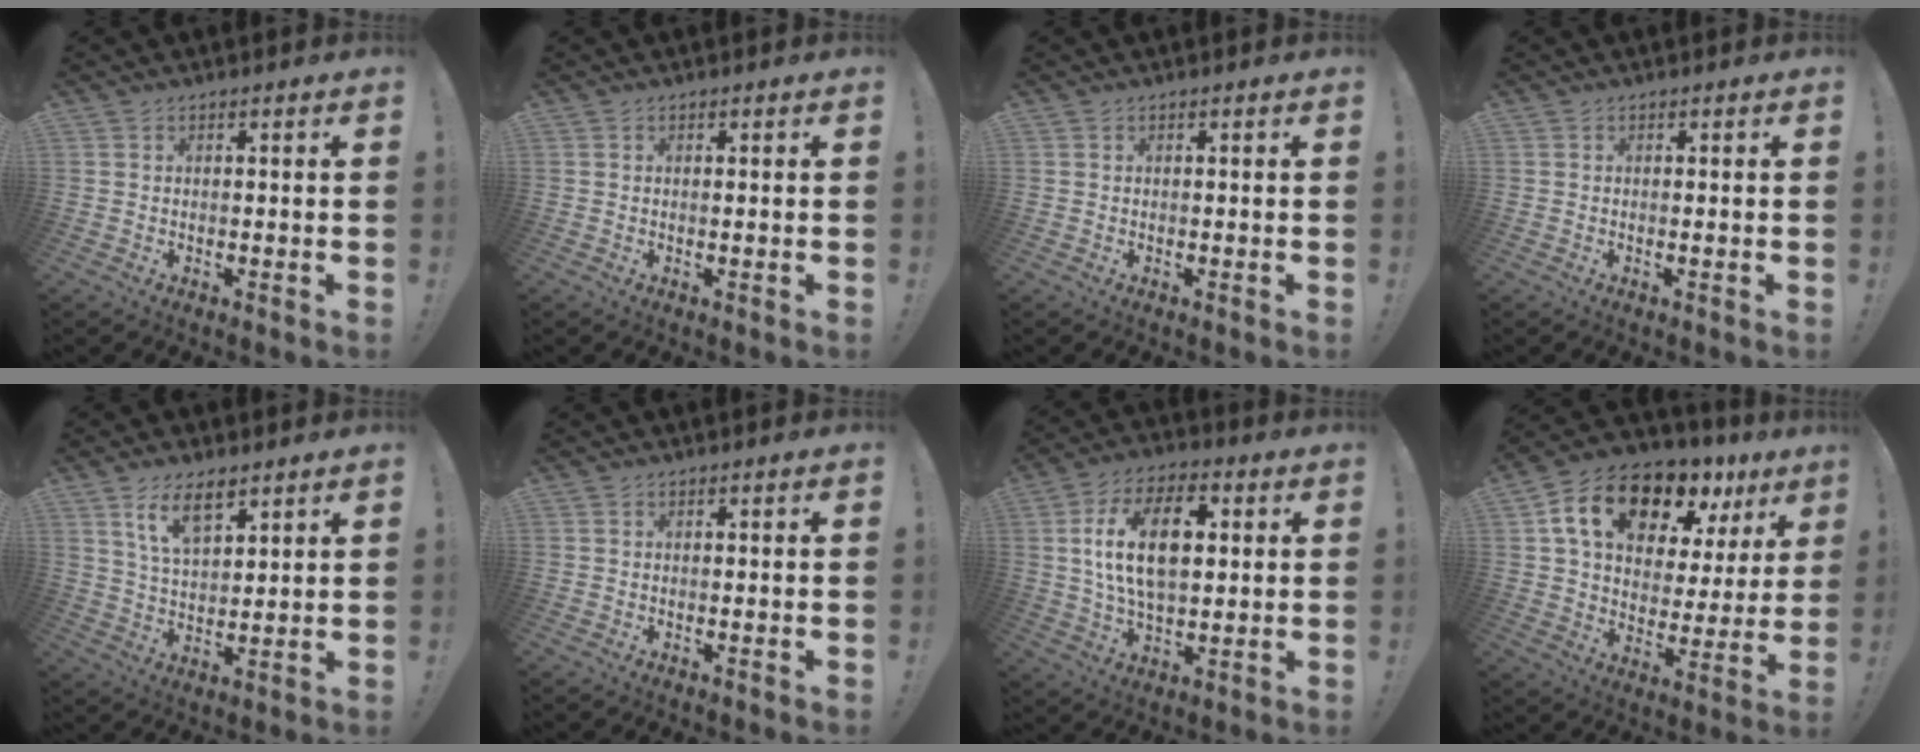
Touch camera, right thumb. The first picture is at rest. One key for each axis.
{"total": 0.0}
{"total": 0.0}
{"total": 0.8, "fx": -0.1, "fy": -0.5, "fz": 0.5, "tx": -0.006, "ty": -0.004, "tz": -0.003}
{"total": 9.4, "fx": 6.2, "fy": 4.2, "fz": 5.7, "tx": -0.102, "ty": -0.016, "tz": 0.115}
{"total": 0.0}
{"total": 17.8, "fx": 3.5, "fy": 10.2, "fz": 14.1, "tx": -0.251, "ty": 0.008, "tz": 0.058}
{"total": 19.0, "fx": 11.5, "fy": 10.2, "fz": 11.1, "tx": -0.182, "ty": -0.061, "tz": 0.204}